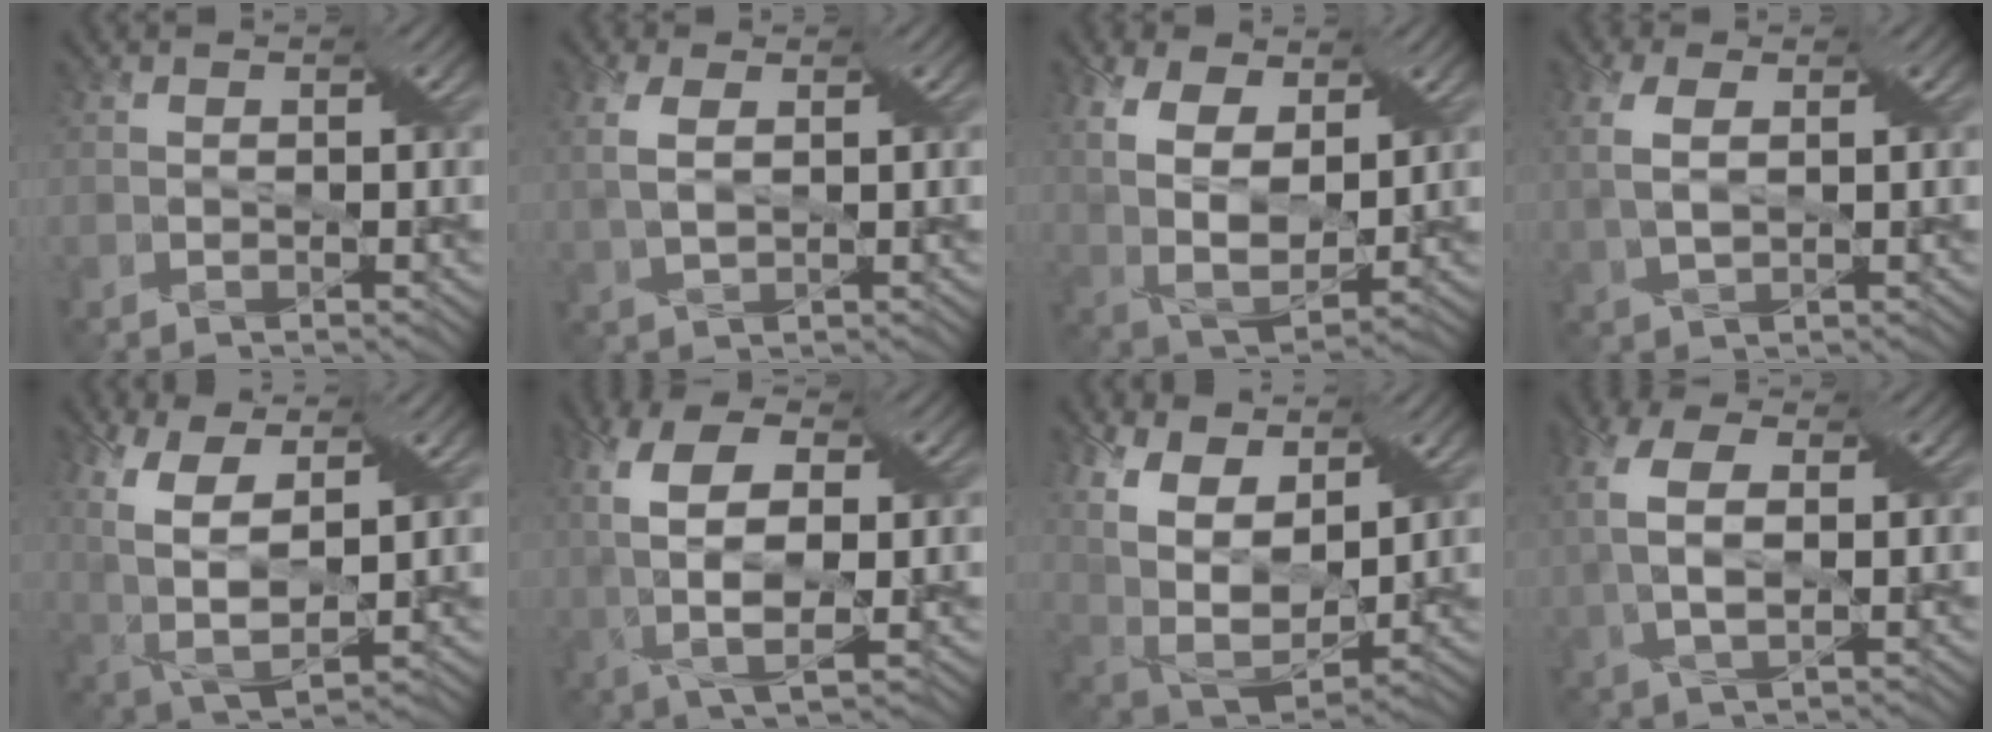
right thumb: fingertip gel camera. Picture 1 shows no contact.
{"total": 3.9, "force": [1.1, 1.8, 3.3], "torque": [-0.089, 0.007, 0.023]}
{"total": 10.8, "force": [3.9, 5.9, 8.2], "torque": [-0.198, 0.004, 0.075]}
{"total": 4.4, "force": [1.0, 2.0, 3.8], "torque": [-0.100, 0.008, 0.022]}
{"total": 12.3, "force": [3.3, 6.2, 10.1], "torque": [-0.248, -0.001, 0.067]}
{"total": 11.0, "force": [1.0, 5.6, 9.4], "torque": [-0.212, 0.005, 0.013]}
{"total": 14.8, "force": [6.4, 8.0, 10.7], "torque": [-0.263, 0.026, 0.117]}
{"total": 7.1, "force": [1.1, 3.4, 6.2], "torque": [-0.150, 0.013, 0.013]}